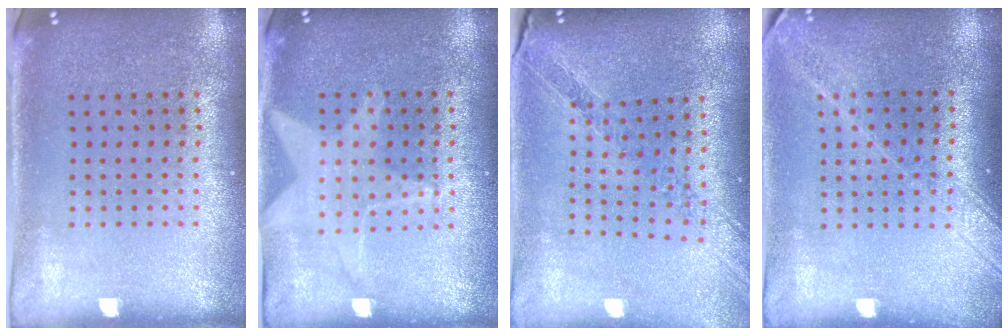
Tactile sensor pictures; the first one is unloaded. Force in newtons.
{"total": 0.6, "press": 0.5, "slide": 0.2}
{"total": 1.1, "press": 1.1, "slide": 0.2}
{"total": 1.8, "press": 1.5, "slide": 1.0}